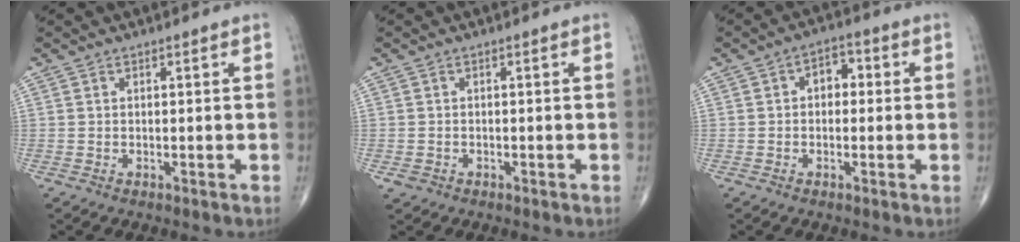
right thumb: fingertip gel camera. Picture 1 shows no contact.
{"total": 1.2, "force": [-0.6, 1.0, 0.2], "torque": [-0.003, 0.007, -0.007]}
{"total": 4.7, "force": [0.4, 3.1, 3.4], "torque": [-0.031, 0.018, -0.003]}